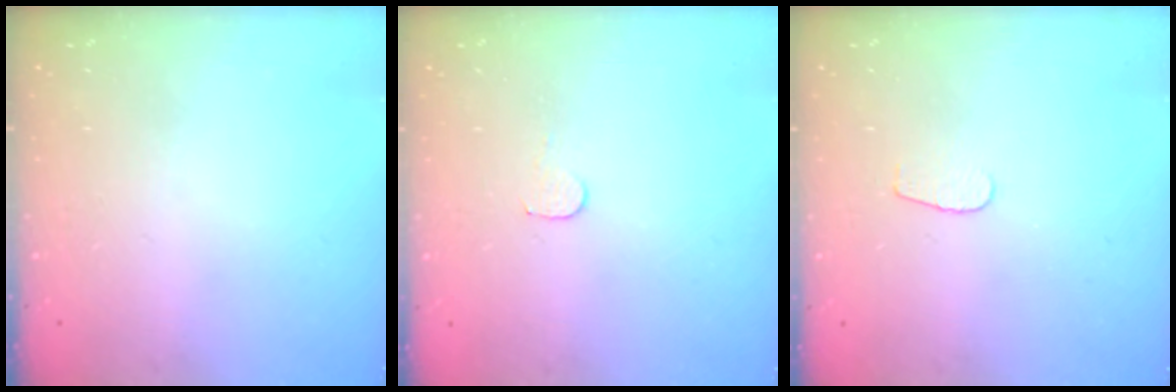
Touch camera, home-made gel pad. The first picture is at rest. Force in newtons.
{"total": 3.5, "press": 3.5, "slide": 0.3}
{"total": 3.3, "press": 3.3, "slide": 0.4}